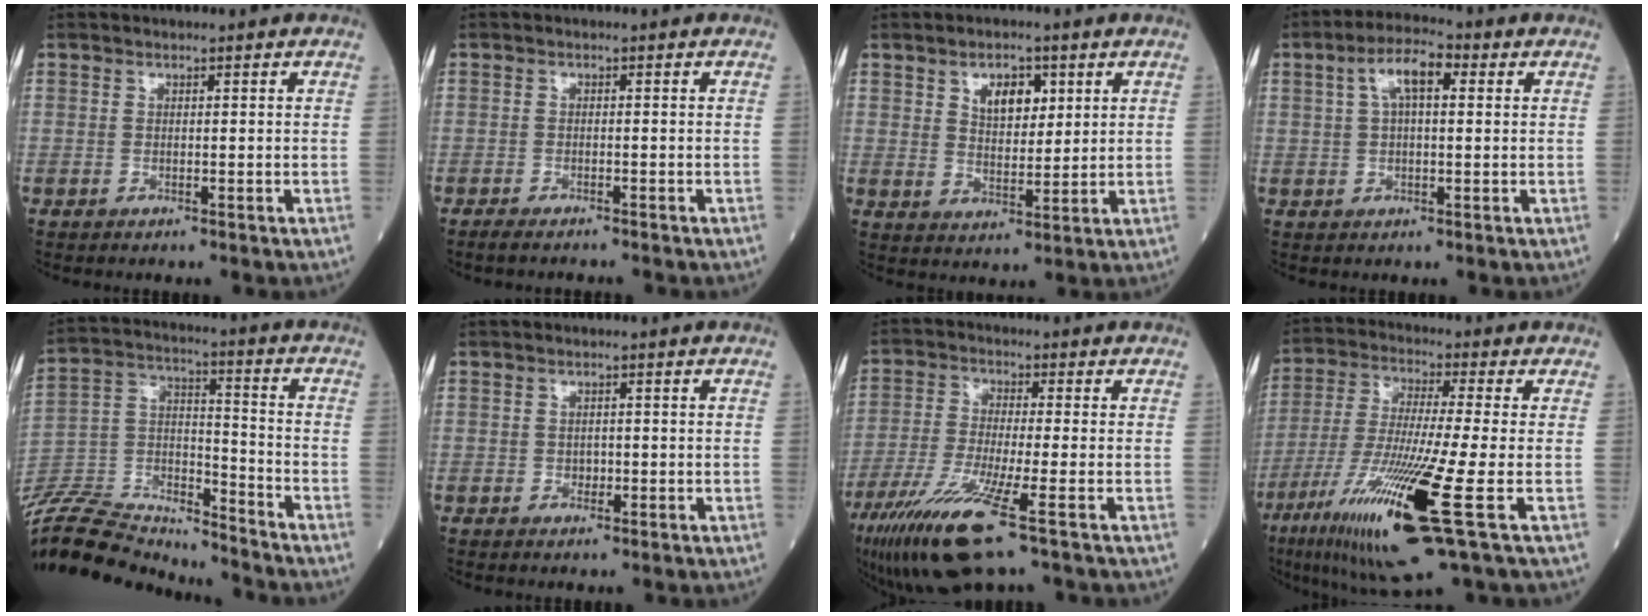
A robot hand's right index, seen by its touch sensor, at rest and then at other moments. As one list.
[{"total": 3.6, "force": [-3.2, 0.5, 1.6], "torque": [-0.022, -0.006, -0.044]}, {"total": 5.7, "force": [2.6, 3.0, 4.2], "torque": [-0.069, 0.003, 0.047]}, {"total": 6.4, "force": [2.0, 2.2, 5.7], "torque": [-0.109, 0.024, 0.033]}, {"total": 22.5, "force": [-21.5, 3.7, 5.4], "torque": [-0.153, 0.012, -0.362]}, {"total": 1.2, "force": [-0.3, 0.9, 0.7], "torque": [-0.009, 0.001, -0.003]}, {"total": 11.7, "force": [-6.4, 0.4, 9.8], "torque": [-0.202, -0.034, -0.119]}, {"total": 17.9, "force": [-7.4, 0.0, 16.4], "torque": [-0.320, -0.050, -0.136]}]